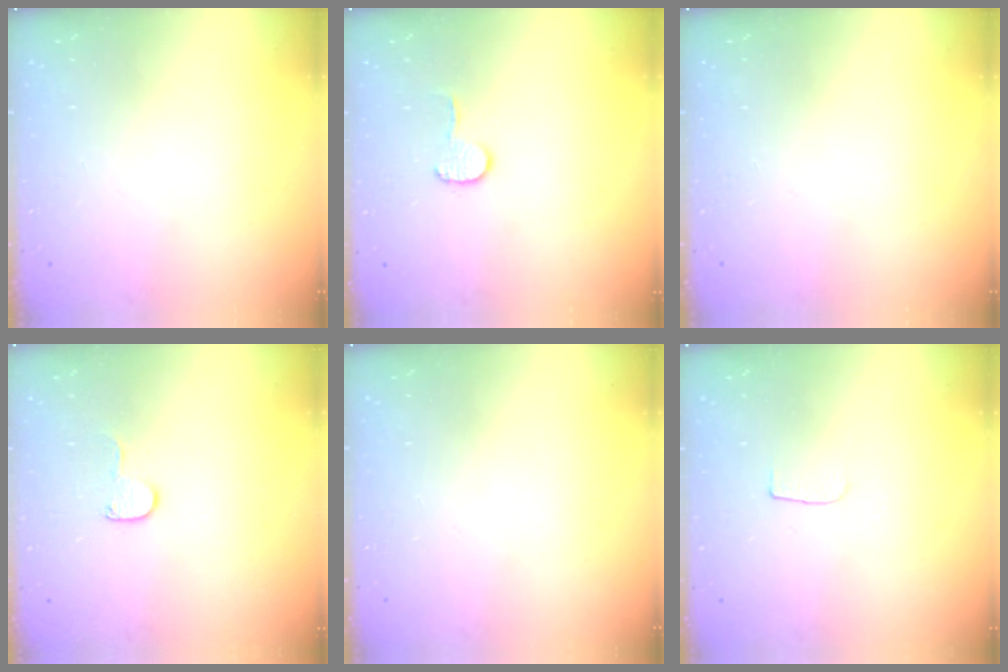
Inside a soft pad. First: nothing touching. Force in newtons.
{"total": 6.4, "press": 6.4, "slide": 0.6}
{"total": 0.0}
{"total": 5.6, "press": 5.5, "slide": 0.5}
{"total": 0.0}
{"total": 3.0, "press": 3.0, "slide": 0.3}